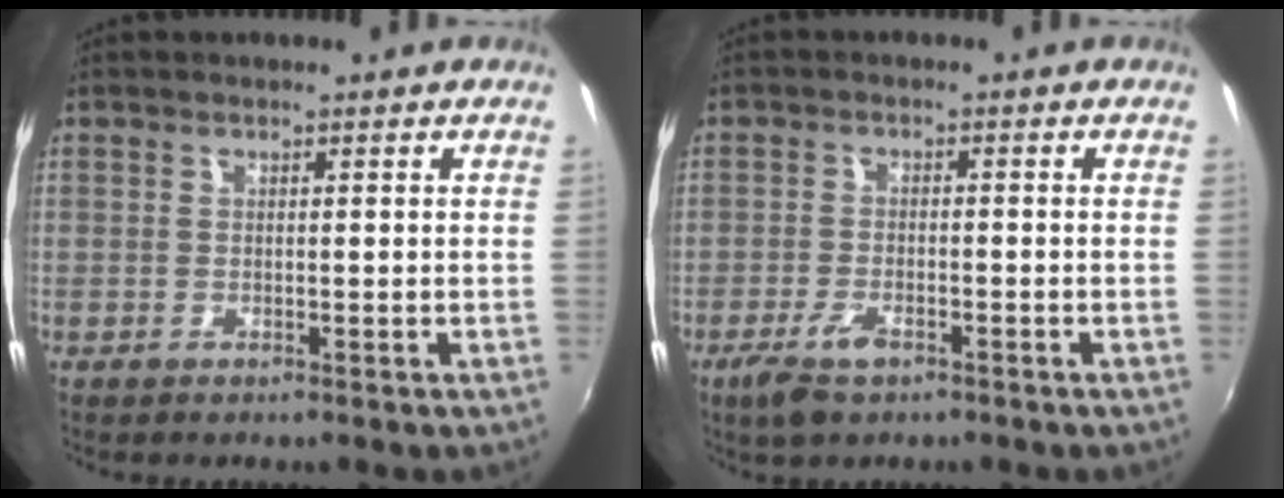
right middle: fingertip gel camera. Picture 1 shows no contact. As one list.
[{"total": 5.4, "force": [-3.6, 2.2, 3.4], "torque": [-0.089, -0.009, -0.065]}]